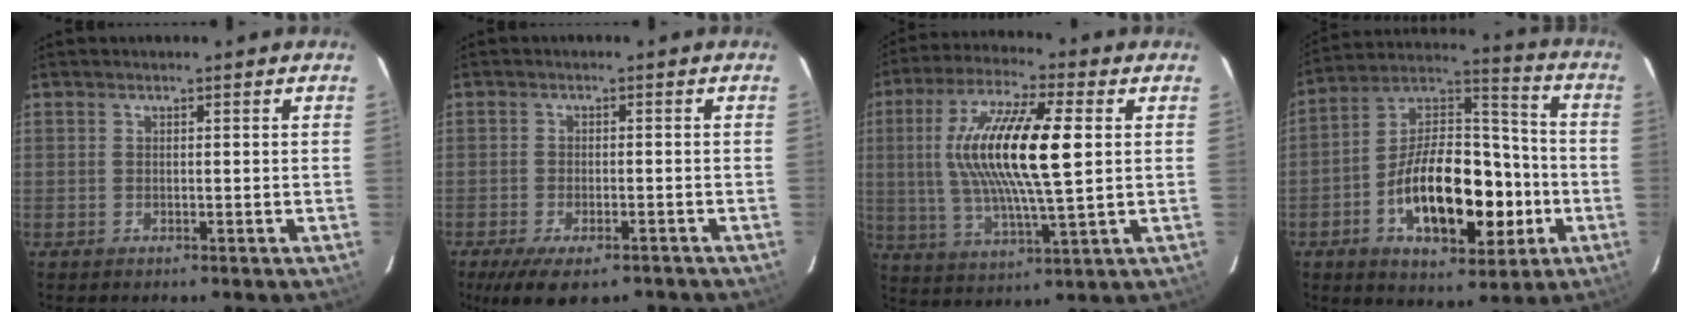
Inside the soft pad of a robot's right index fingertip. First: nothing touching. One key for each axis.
{"total": 10.0, "fx": -7.2, "fy": 3.8, "fz": 5.9, "tx": -0.126, "ty": -0.031, "tz": -0.111}
{"total": 18.0, "fx": 2.8, "fy": 3.8, "fz": 17.3, "tx": -0.327, "ty": 0.008, "tz": 0.050}
{"total": 21.1, "fx": -6.1, "fy": 10.9, "fz": 17.0, "tx": -0.297, "ty": 0.029, "tz": -0.091}